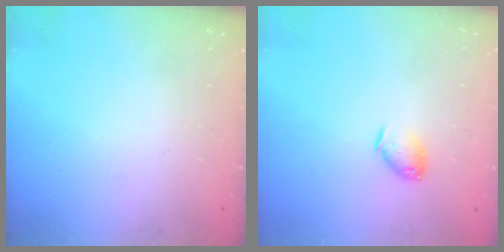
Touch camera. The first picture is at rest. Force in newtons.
{"total": 6.0, "press": 6.0, "slide": 0.4}